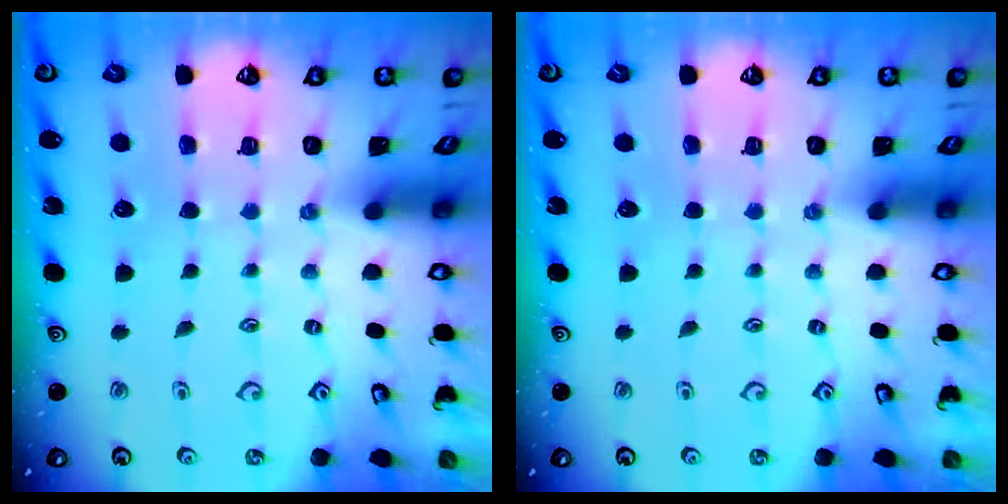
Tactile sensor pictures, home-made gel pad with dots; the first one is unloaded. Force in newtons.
{"total": 0.0}